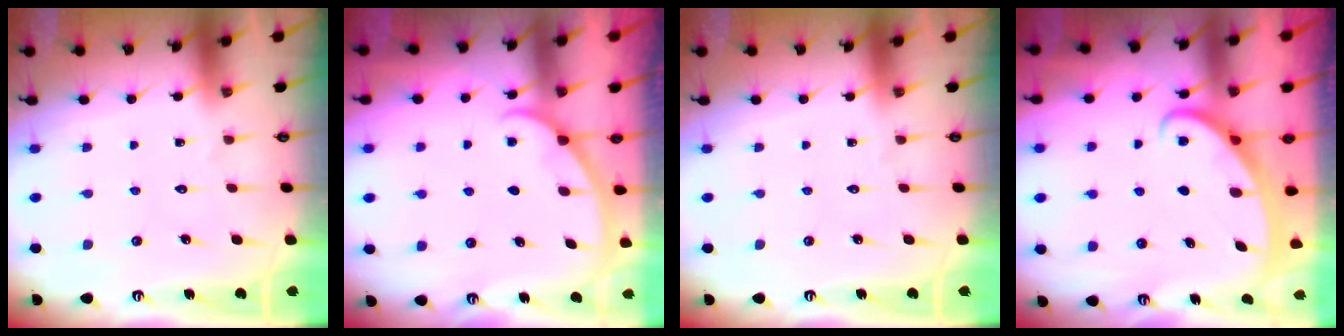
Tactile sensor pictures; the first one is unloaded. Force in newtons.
{"total": 2.3, "press": 2.3, "slide": 0.2}
{"total": 0.0}
{"total": 2.7, "press": 2.7, "slide": 0.3}